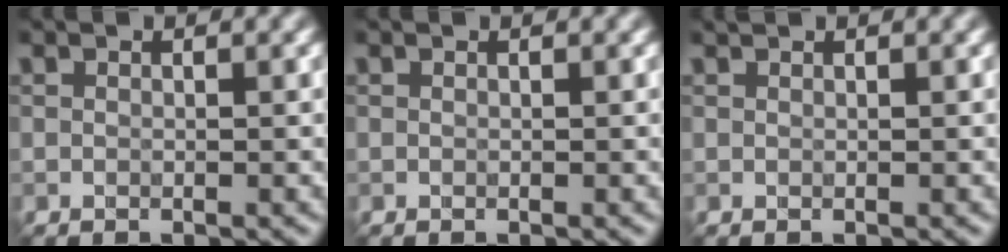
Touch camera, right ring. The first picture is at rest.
{"total": 0.0}
{"total": 0.0}